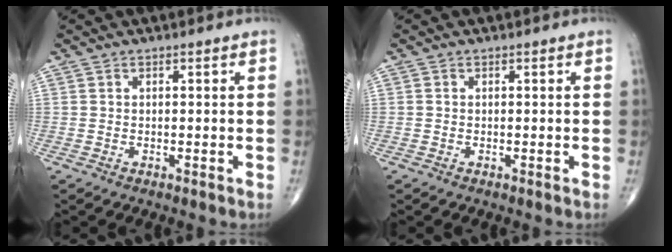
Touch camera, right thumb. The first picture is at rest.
{"total": 0.0}